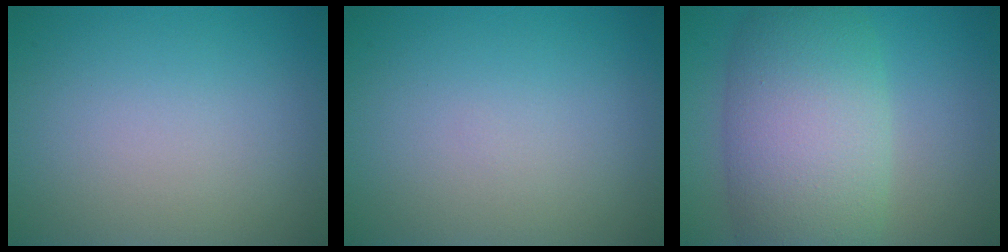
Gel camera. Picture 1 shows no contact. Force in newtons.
{"total": 0.0}
{"total": 9.9, "press": 9.9, "slide": 0.4}